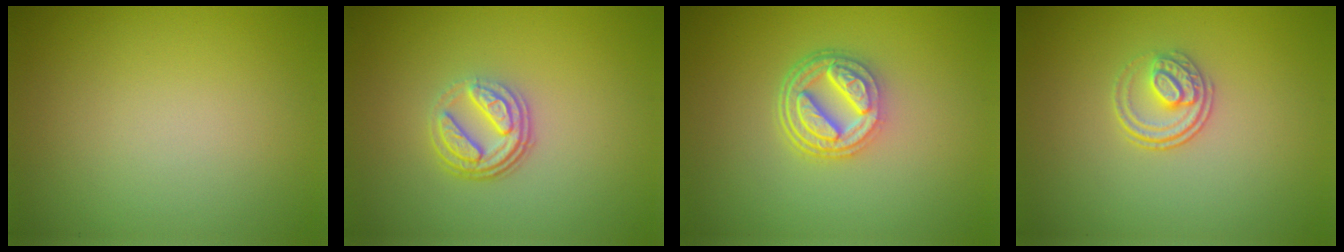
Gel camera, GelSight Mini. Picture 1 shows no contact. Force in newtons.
{"total": 3.9, "press": 2.8, "slide": 2.7}
{"total": 4.9, "press": 3.7, "slide": 3.3}
{"total": 2.3, "press": 1.7, "slide": 1.5}